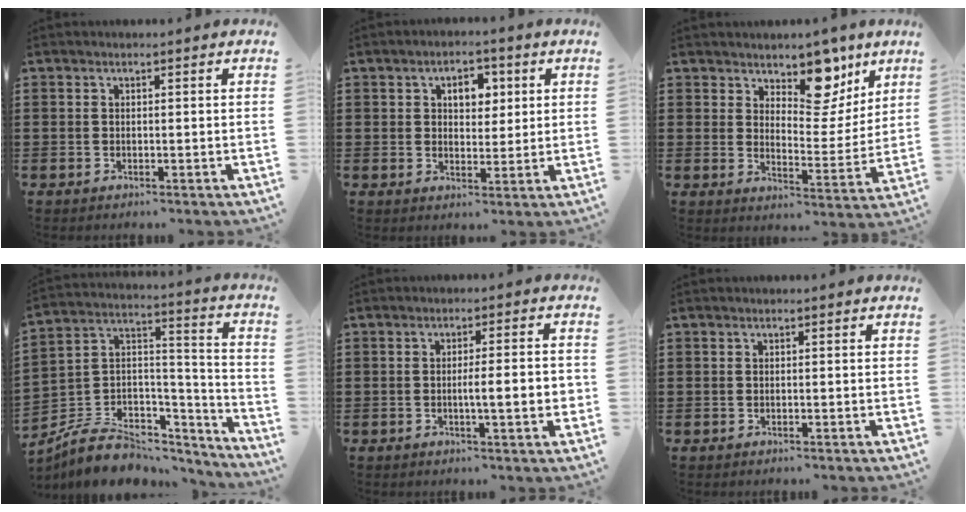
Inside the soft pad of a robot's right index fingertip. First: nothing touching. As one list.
[{"total": 4.4, "force": [1.4, 3.0, 2.9], "torque": [-0.044, 0.006, 0.016]}, {"total": 10.2, "force": [7.5, 4.9, 5.0], "torque": [-0.080, -0.035, 0.131]}, {"total": 8.0, "force": [-4.9, 5.5, 3.0], "torque": [-0.068, 0.009, -0.085]}, {"total": 5.0, "force": [-0.7, 0.3, 4.9], "torque": [-0.084, -0.005, -0.016]}, {"total": 0.0}]